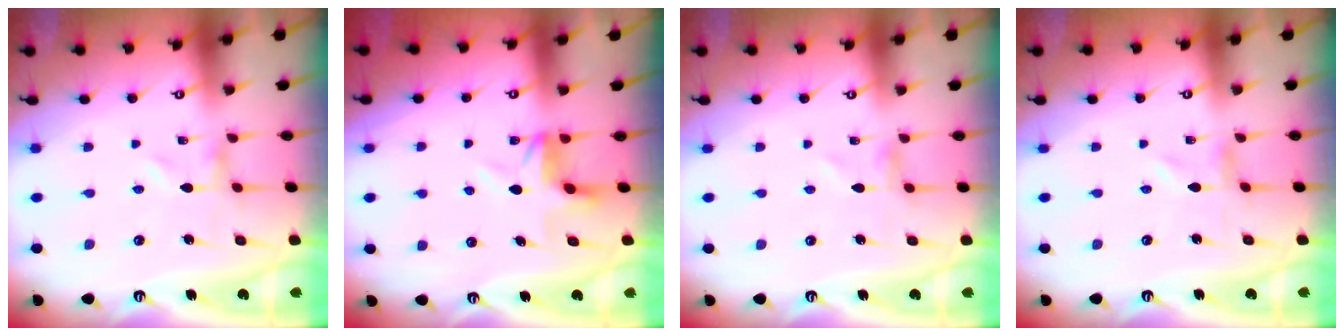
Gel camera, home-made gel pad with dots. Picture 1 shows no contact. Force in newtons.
{"total": 5.4, "press": 5.0, "slide": 1.8}
{"total": 2.3, "press": 2.3, "slide": 0.3}
{"total": 0.0}